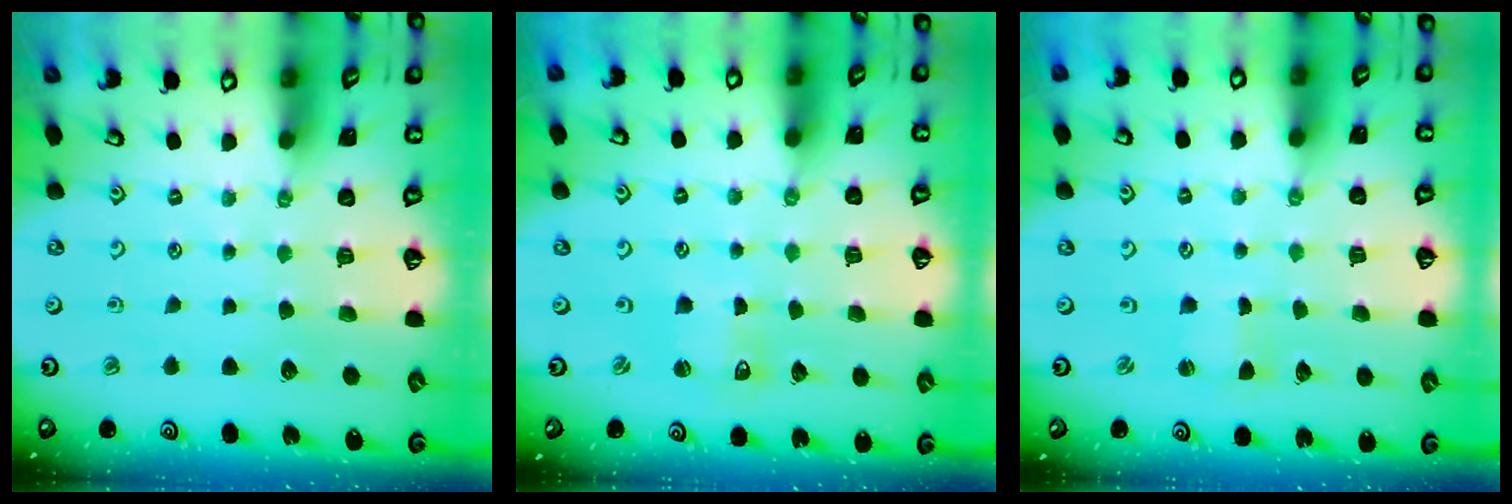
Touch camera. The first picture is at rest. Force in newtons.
{"total": 1.0, "press": 1.0, "slide": 0.2}
{"total": 0.0}